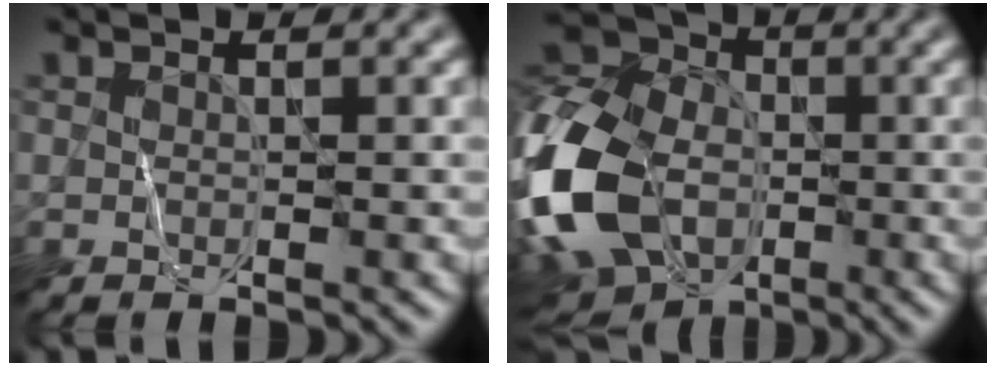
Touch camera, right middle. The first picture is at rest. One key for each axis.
{"total": 16.4, "fx": -5.3, "fy": 11.0, "fz": 11.0, "tx": -0.264, "ty": -0.017, "tz": -0.107}